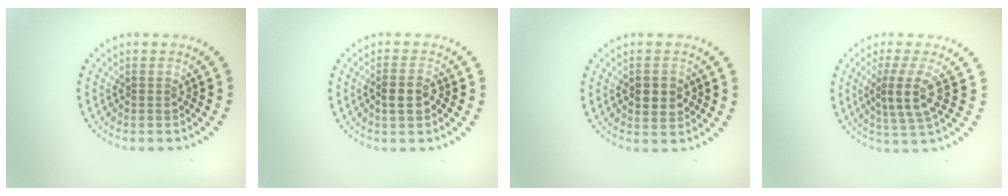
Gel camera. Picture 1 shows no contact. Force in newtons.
{"total": 1.9, "press": 1.8, "slide": 0.5}
{"total": 2.7, "press": 2.7, "slide": 0.3}
{"total": 3.3, "press": 2.7, "slide": 1.8}